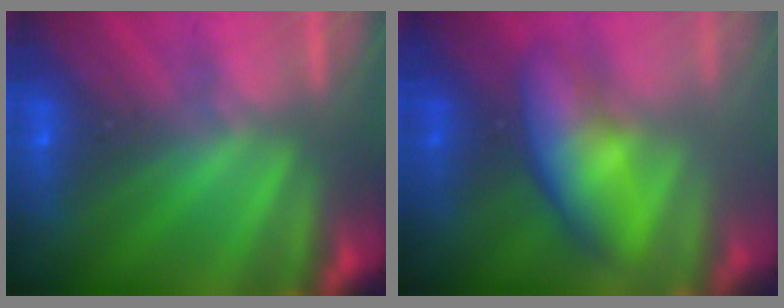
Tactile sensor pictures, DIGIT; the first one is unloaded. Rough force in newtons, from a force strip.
{"total": 4.5}